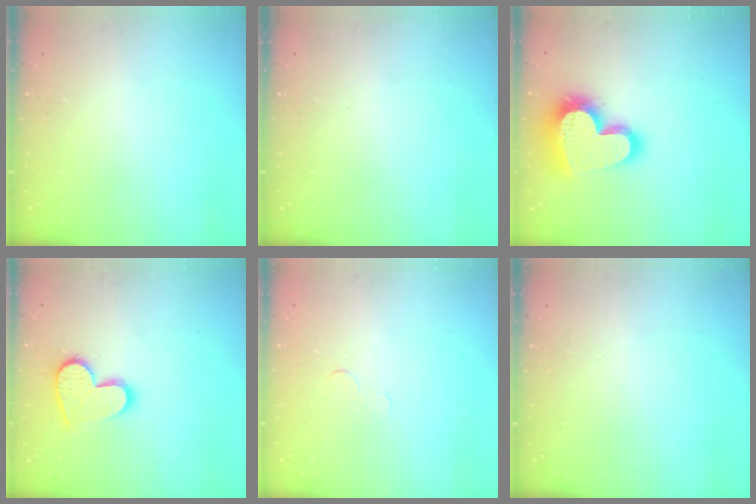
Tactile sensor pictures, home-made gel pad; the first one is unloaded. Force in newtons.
{"total": 0.0}
{"total": 20.8, "press": 20.7, "slide": 1.8}
{"total": 13.0, "press": 13.0, "slide": 1.1}
{"total": 2.1, "press": 2.1, "slide": 0.2}
{"total": 0.0}